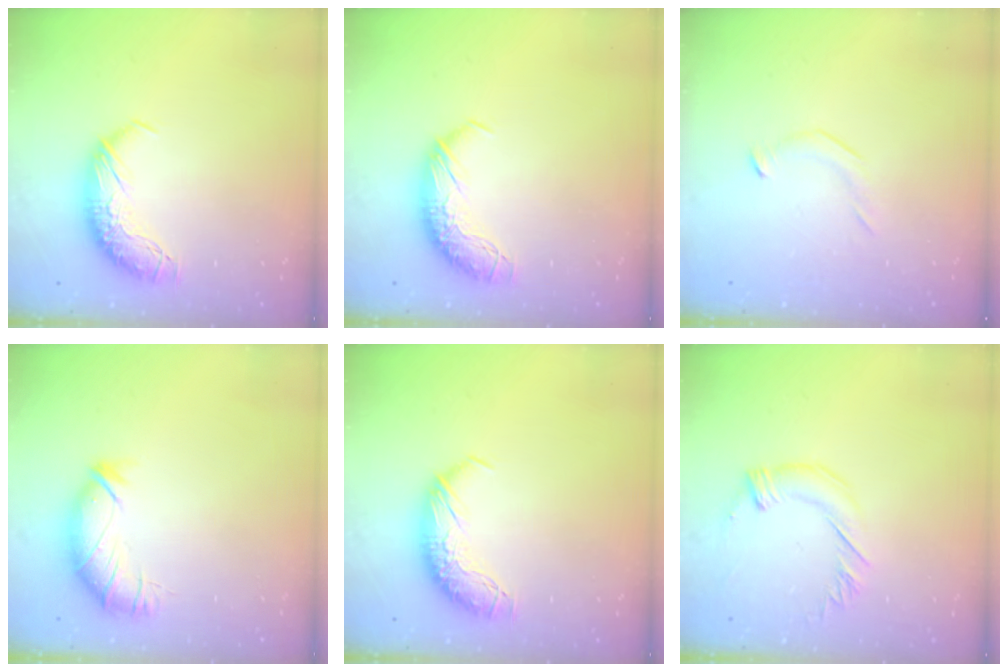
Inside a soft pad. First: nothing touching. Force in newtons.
{"total": 0.0}
{"total": 5.2, "press": 5.1, "slide": 1.0}
{"total": 3.1, "press": 2.5, "slide": 1.9}
{"total": 0.0}
{"total": 2.4, "press": 2.2, "slide": 1.0}